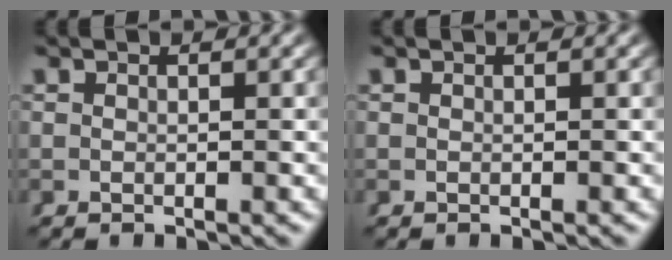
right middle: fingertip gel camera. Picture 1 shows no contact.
{"total": 1.6, "force": [-0.2, -1.5, -0.4], "torque": [0.020, -0.009, 0.006]}